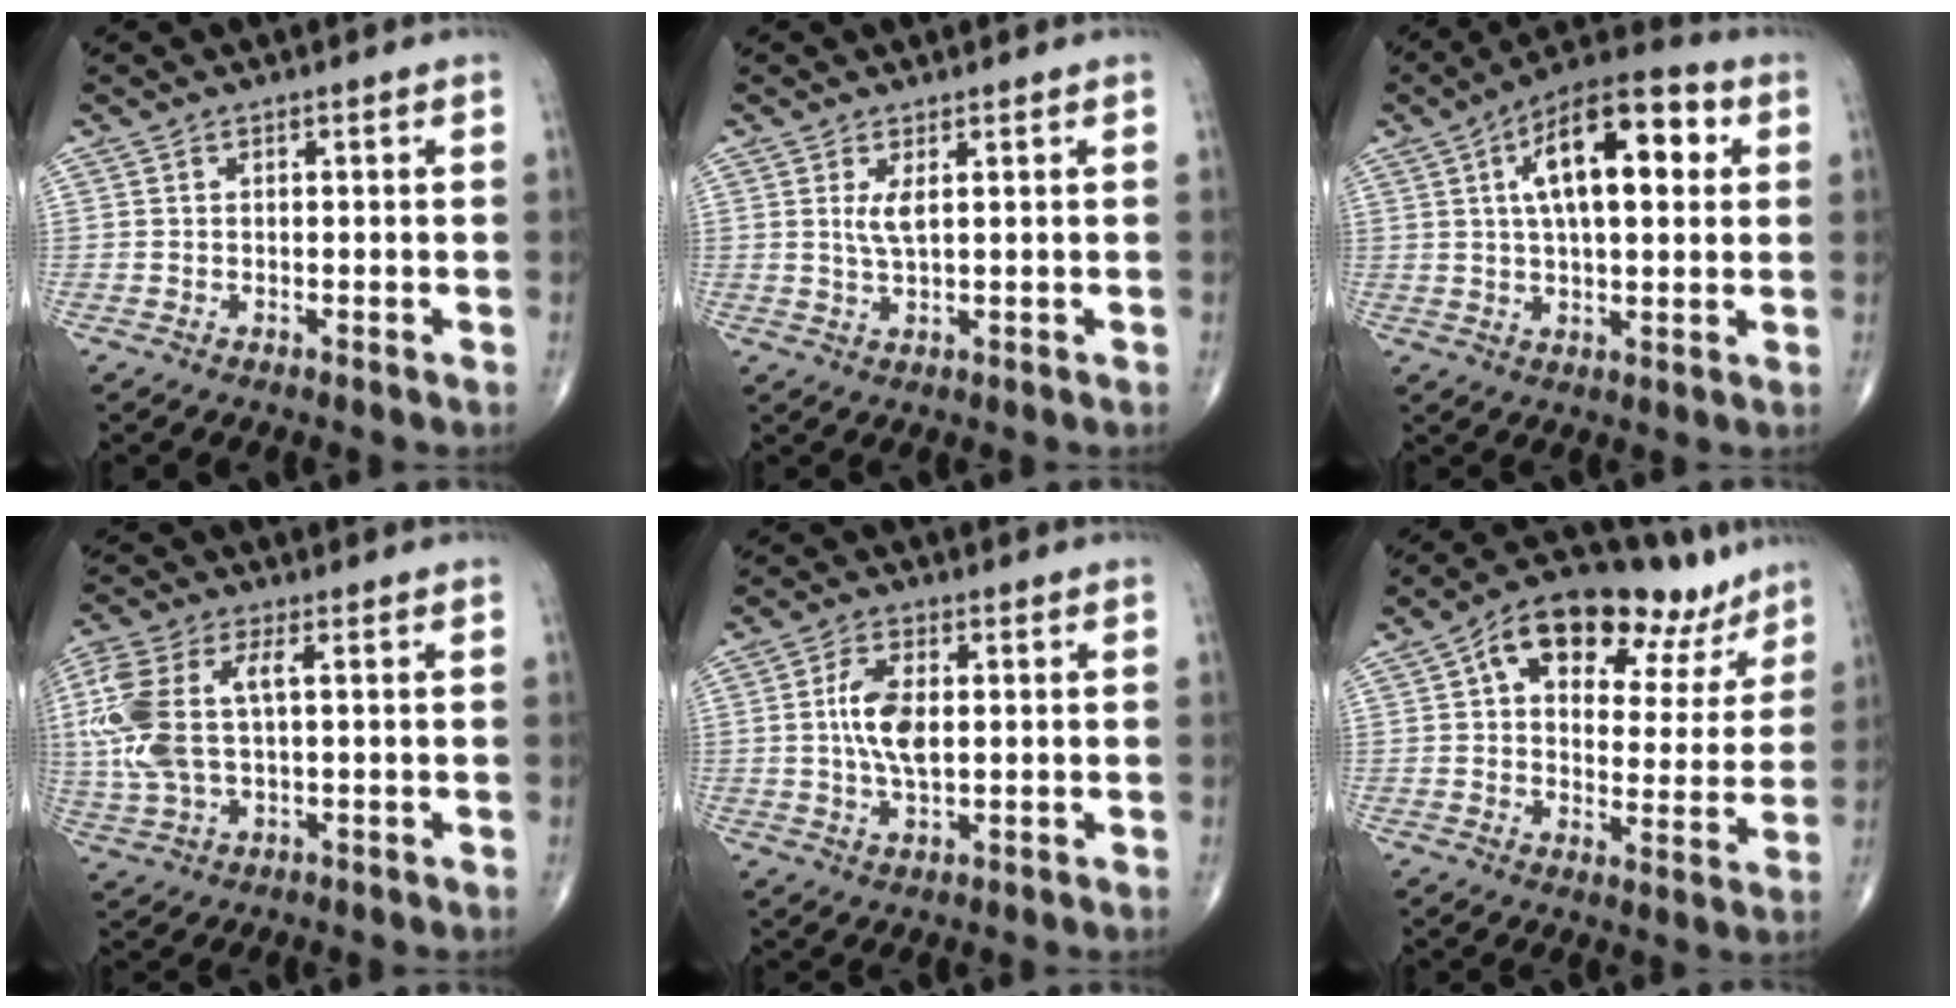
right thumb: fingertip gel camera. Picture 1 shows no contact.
{"total": 2.8, "force": [0.9, 0.7, 2.5], "torque": [-0.056, -0.011, 0.023]}
{"total": 16.6, "force": [4.3, 7.3, 14.3], "torque": [-0.207, 0.017, 0.061]}
{"total": 14.7, "force": [1.8, 7.3, 12.6], "torque": [-0.315, 0.018, 0.037]}
{"total": 7.5, "force": [0.6, 3.6, 6.6], "torque": [-0.132, 0.000, 0.010]}
{"total": 18.2, "force": [10.3, 9.9, 11.3], "torque": [-0.115, -0.004, 0.153]}